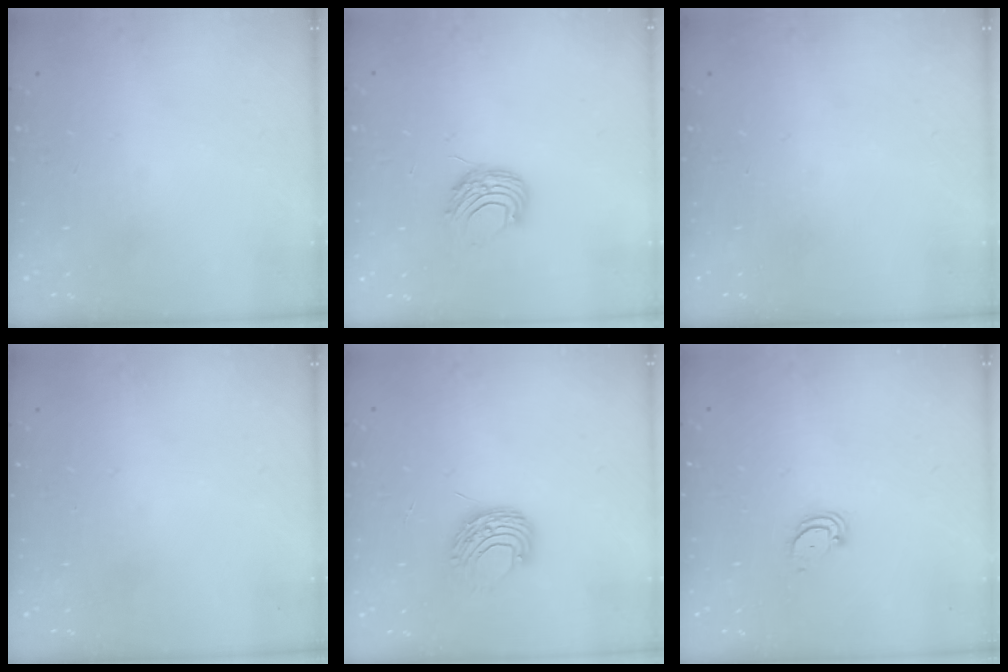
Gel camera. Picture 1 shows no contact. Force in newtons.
{"total": 7.6, "press": 7.6, "slide": 0.5}
{"total": 0.0}
{"total": 0.0}
{"total": 8.1, "press": 8.1, "slide": 0.5}
{"total": 3.0, "press": 3.0, "slide": 0.2}